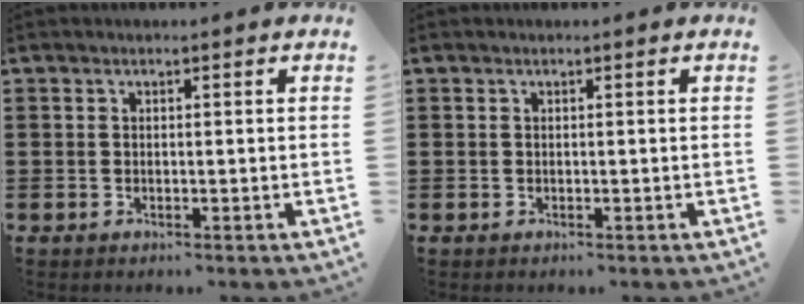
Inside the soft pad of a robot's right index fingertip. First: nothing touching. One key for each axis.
{"total": 0.0}